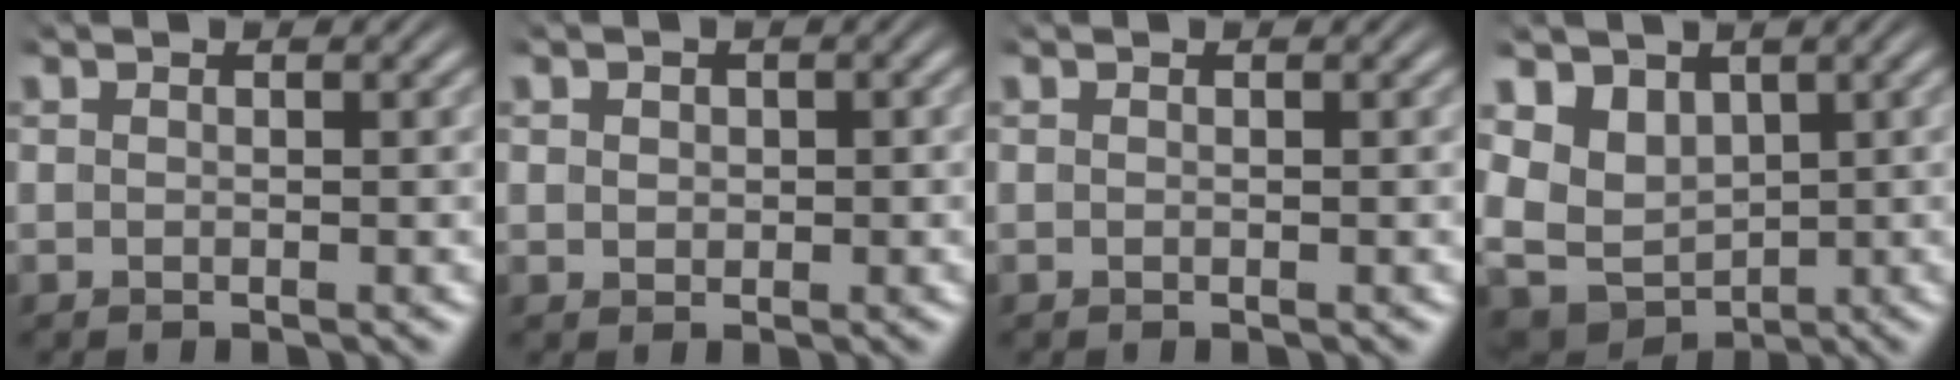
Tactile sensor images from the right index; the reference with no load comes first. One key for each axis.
{"total": 1.3, "fx": 0.4, "fy": 1.1, "fz": 0.5, "tx": -0.009, "ty": 0.001, "tz": 0.009}
{"total": 0.0}
{"total": 9.6, "fx": 0.2, "fy": 8.3, "fz": 4.9, "tx": -0.126, "ty": -0.035, "tz": 0.014}